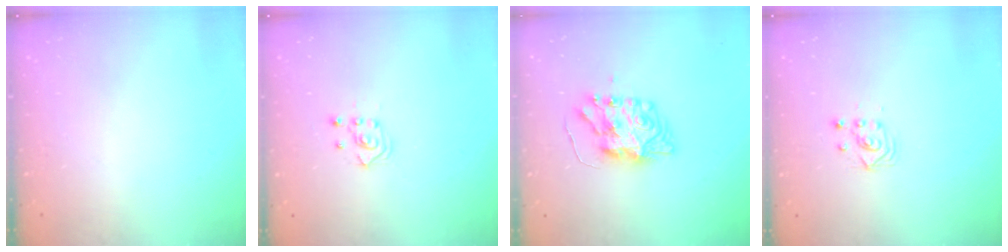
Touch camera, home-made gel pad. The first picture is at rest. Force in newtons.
{"total": 2.6, "press": 2.4, "slide": 1.0}
{"total": 9.3, "press": 9.3, "slide": 0.7}
{"total": 3.0, "press": 3.0, "slide": 0.1}